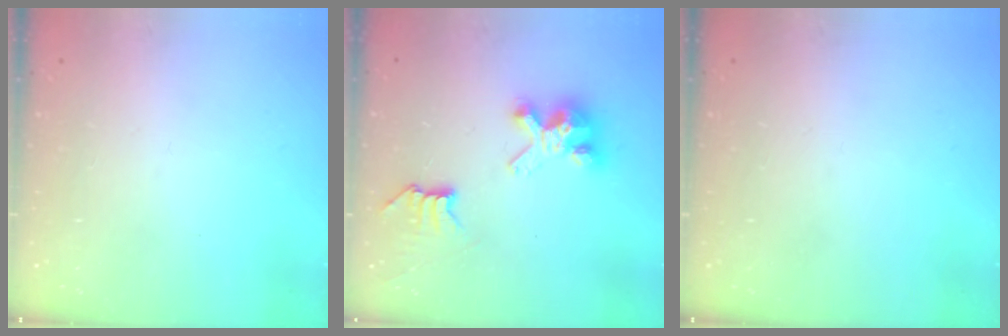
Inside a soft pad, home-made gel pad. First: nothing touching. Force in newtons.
{"total": 7.4, "press": 7.4, "slide": 0.0}
{"total": 0.0}